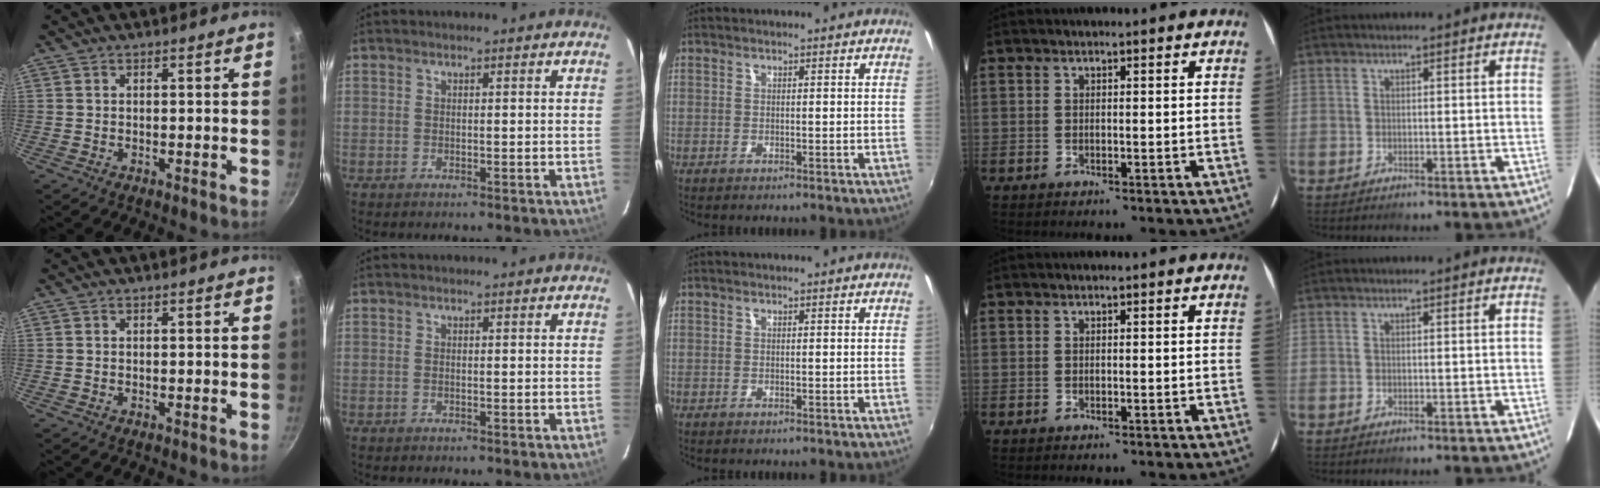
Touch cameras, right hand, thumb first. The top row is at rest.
{}